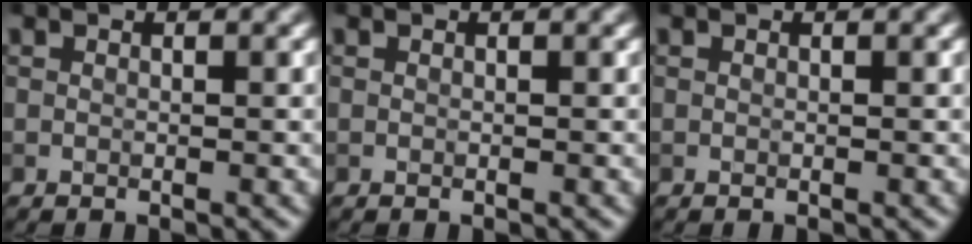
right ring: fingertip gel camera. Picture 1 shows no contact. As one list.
[{"total": 0.0}, {"total": 0.0}]